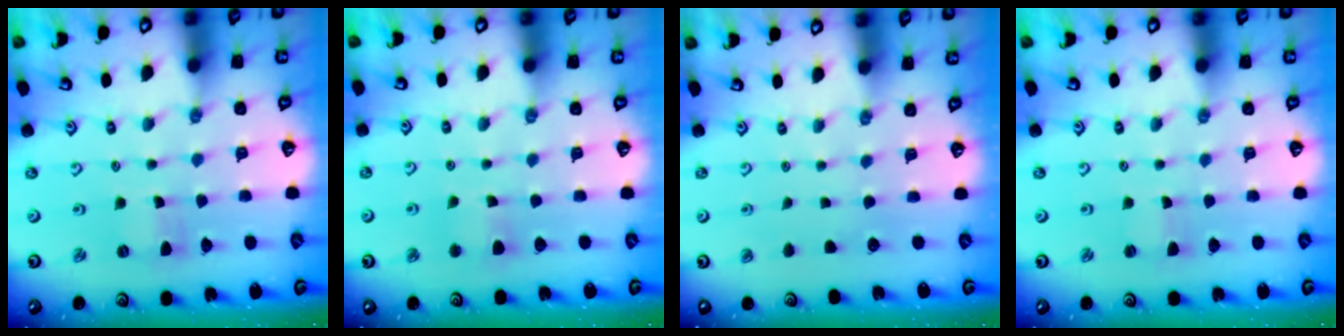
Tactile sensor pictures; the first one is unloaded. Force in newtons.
{"total": 3.0, "press": 3.0, "slide": 0.5}
{"total": 0.0}
{"total": 0.0}